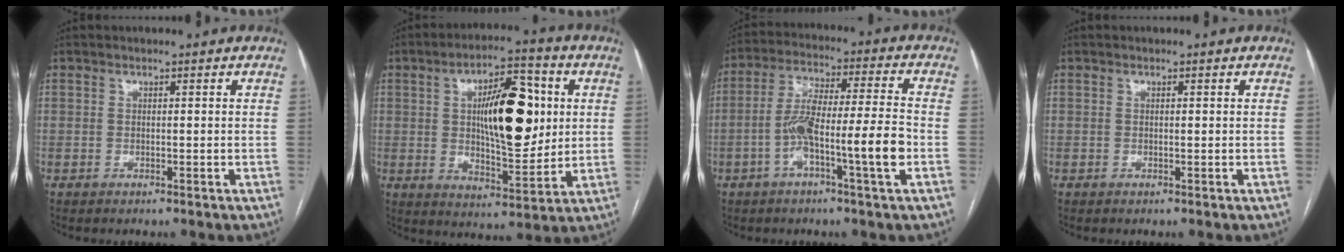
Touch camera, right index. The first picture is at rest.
{"total": 15.4, "force": [2.8, 5.2, 14.2], "torque": [-0.227, 0.016, 0.047]}
{"total": 12.0, "force": [-3.7, 0.5, 11.4], "torque": [-0.208, 0.015, -0.068]}
{"total": 0.0}